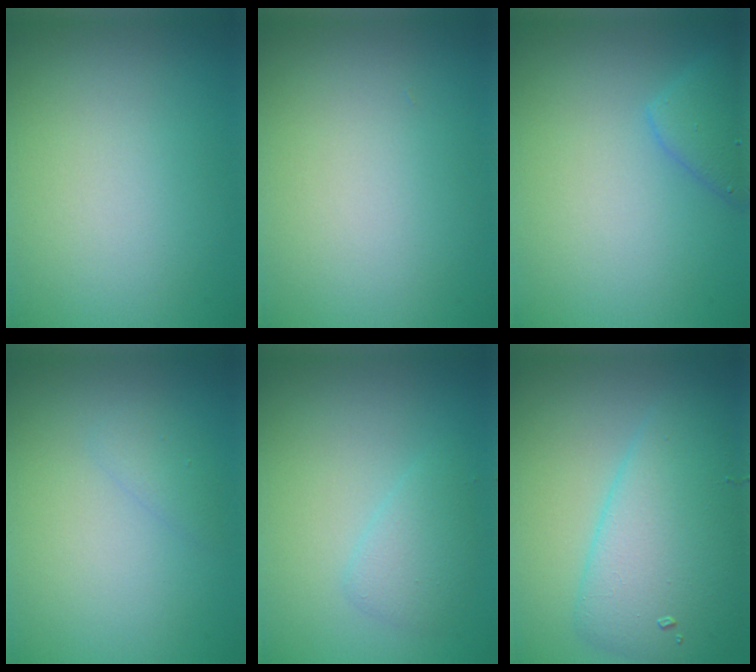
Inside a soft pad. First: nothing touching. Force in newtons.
{"total": 0.0}
{"total": 2.6, "press": 2.6, "slide": 0.2}
{"total": 1.1, "press": 1.1, "slide": 0.0}
{"total": 1.9, "press": 1.9, "slide": 0.1}
{"total": 6.5, "press": 6.5, "slide": 0.2}